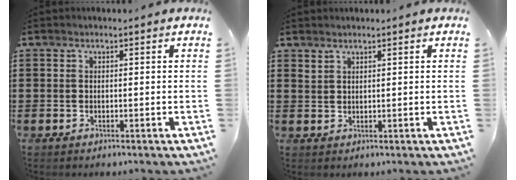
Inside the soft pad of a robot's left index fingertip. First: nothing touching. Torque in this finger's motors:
{"motor_torque": [-0.64, 0.65, -0.01, -0.01]}